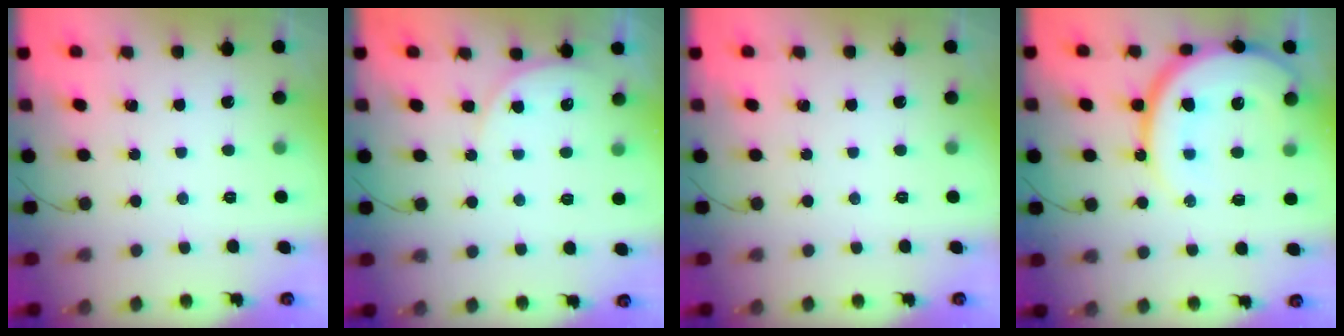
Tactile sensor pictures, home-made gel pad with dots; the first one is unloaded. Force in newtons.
{"total": 5.1, "press": 5.1, "slide": 0.4}
{"total": 0.0}
{"total": 17.9, "press": 17.9, "slide": 1.3}